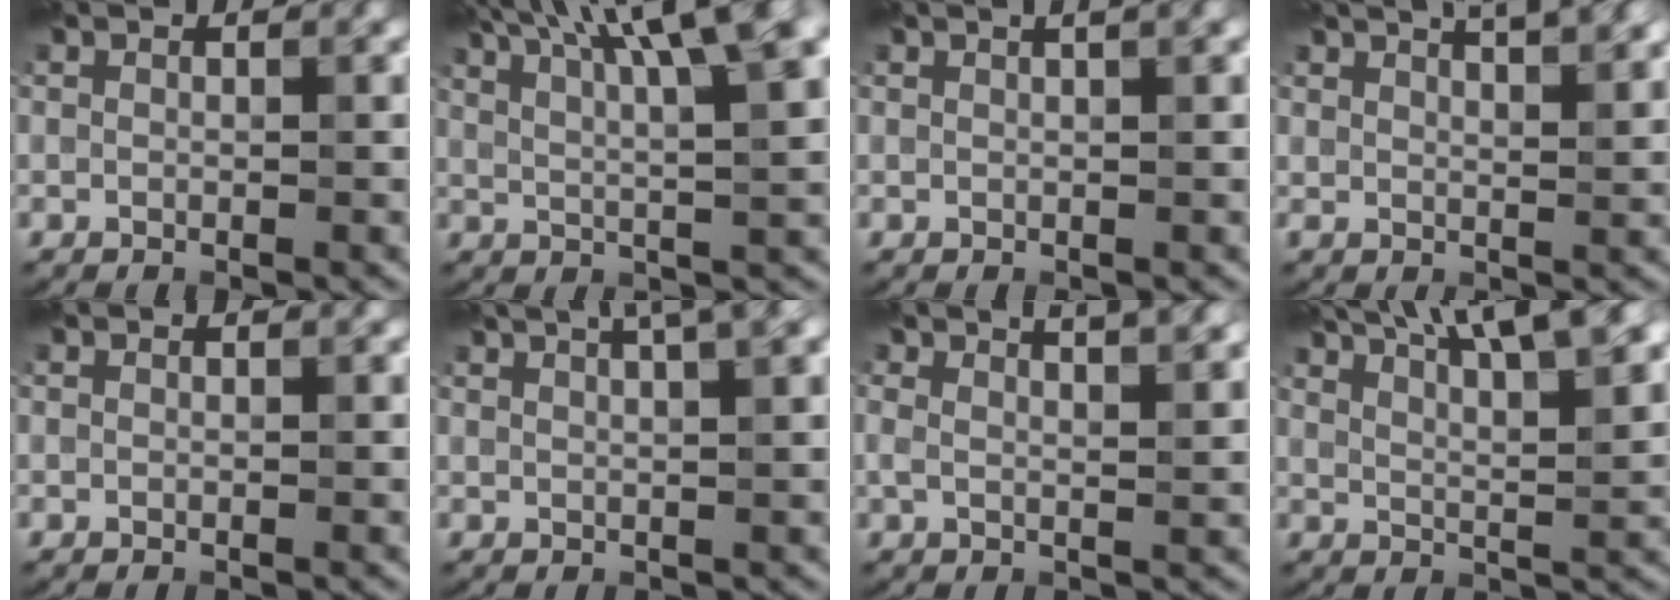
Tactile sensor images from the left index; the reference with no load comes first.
{"total": 13.6, "force": [7.7, 3.8, 10.6], "torque": [-0.134, 0.046, 0.084]}
{"total": 2.5, "force": [1.3, 0.9, 1.9], "torque": [-0.012, 0.006, 0.003]}
{"total": 5.9, "force": [4.2, 2.0, 3.6], "torque": [-0.026, 0.029, 0.035]}
{"total": 0.0}
{"total": 6.2, "force": [3.9, 1.7, 4.5], "torque": [-0.040, 0.030, 0.028]}
{"total": 6.0, "force": [3.7, 2.1, 4.2], "torque": [-0.032, 0.033, 0.016]}
{"total": 13.0, "force": [8.6, 3.9, 8.9], "torque": [-0.103, 0.042, 0.087]}